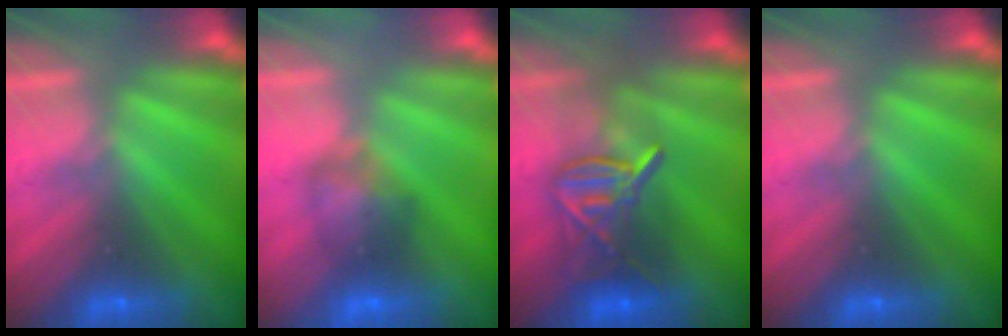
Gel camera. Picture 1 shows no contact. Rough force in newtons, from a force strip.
{"total": 2.9}
{"total": 7.1}
{"total": 0.0}